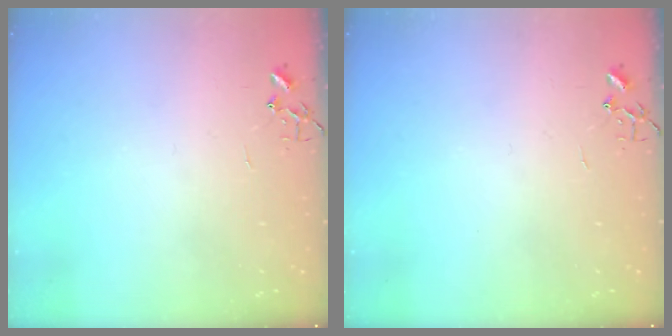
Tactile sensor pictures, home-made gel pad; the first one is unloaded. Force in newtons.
{"total": 0.0}